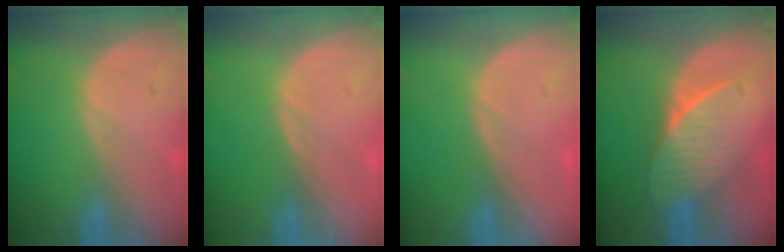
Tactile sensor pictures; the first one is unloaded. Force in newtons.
{"total": 0.0}
{"total": 0.0}
{"total": 7.4, "press": 6.7, "slide": 3.0}